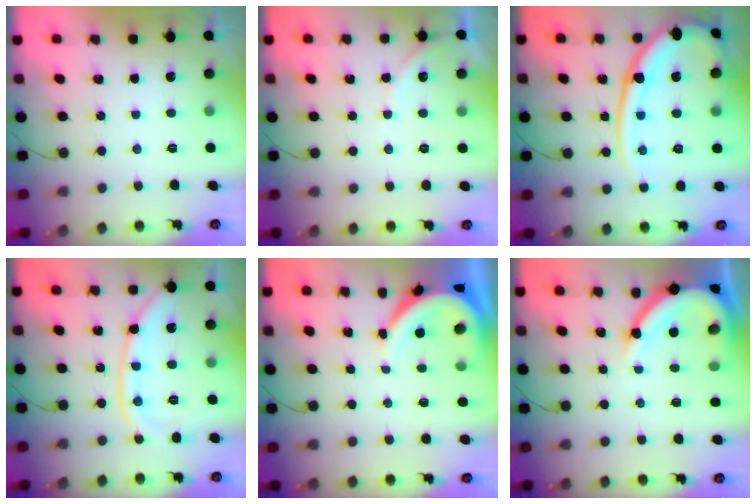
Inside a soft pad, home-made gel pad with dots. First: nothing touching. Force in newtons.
{"total": 3.8, "press": 3.7, "slide": 0.6}
{"total": 16.6, "press": 16.5, "slide": 2.1}
{"total": 11.3, "press": 11.2, "slide": 1.2}
{"total": 7.0, "press": 7.0, "slide": 0.8}
{"total": 11.4, "press": 11.3, "slide": 1.2}